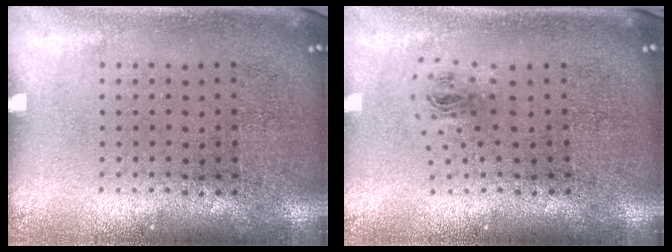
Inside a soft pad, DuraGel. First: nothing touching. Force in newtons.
{"total": 0.9, "press": 0.4, "slide": 0.9}